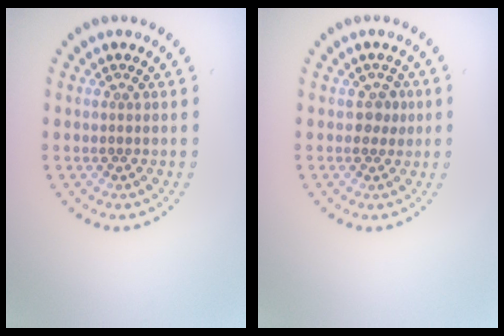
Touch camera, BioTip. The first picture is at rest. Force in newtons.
{"total": 1.4, "press": 1.3, "slide": 0.5}